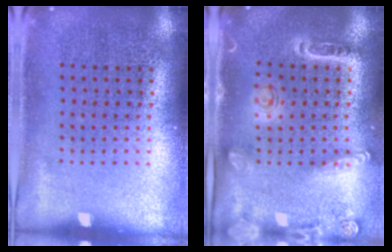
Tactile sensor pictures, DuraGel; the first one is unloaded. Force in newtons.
{"total": 1.7, "press": 1.5, "slide": 0.8}